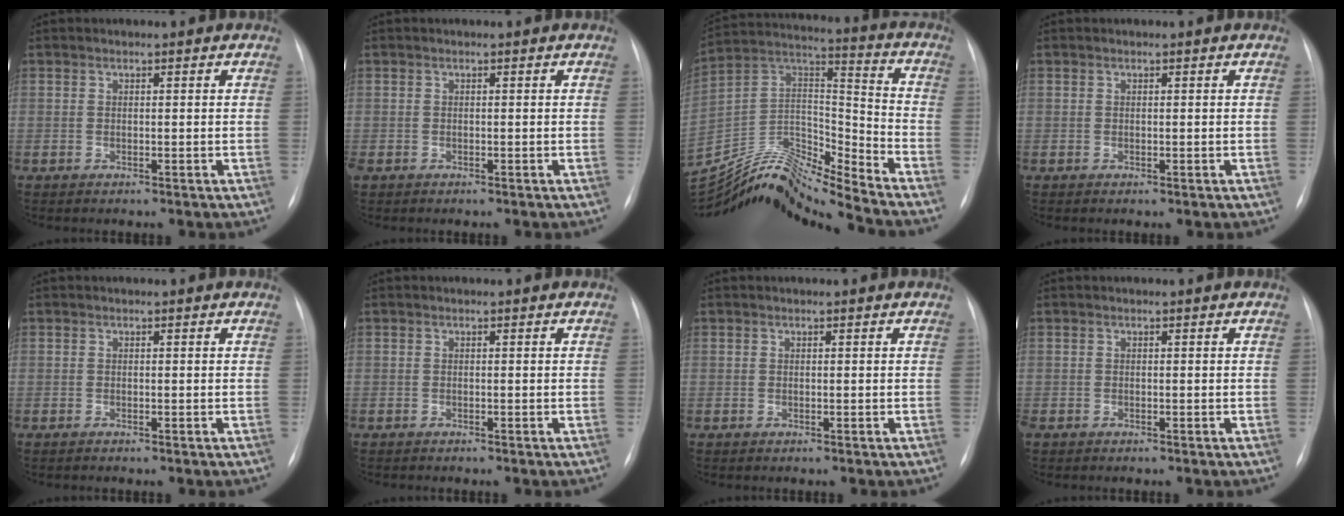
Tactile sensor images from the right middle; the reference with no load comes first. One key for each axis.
{"total": 1.1, "fx": -0.6, "fy": 0.7, "fz": 0.5, "tx": -0.010, "ty": 0.003, "tz": -0.004}
{"total": 17.4, "fx": -16.8, "fy": 0.1, "fz": 4.7, "tx": -0.081, "ty": 0.062, "tz": -0.300}
{"total": 0.0}
{"total": 0.0}
{"total": 0.0}
{"total": 0.0}
{"total": 0.8, "fx": -0.6, "fy": 0.5, "fz": 0.4, "tx": -0.007, "ty": 0.001, "tz": -0.008}